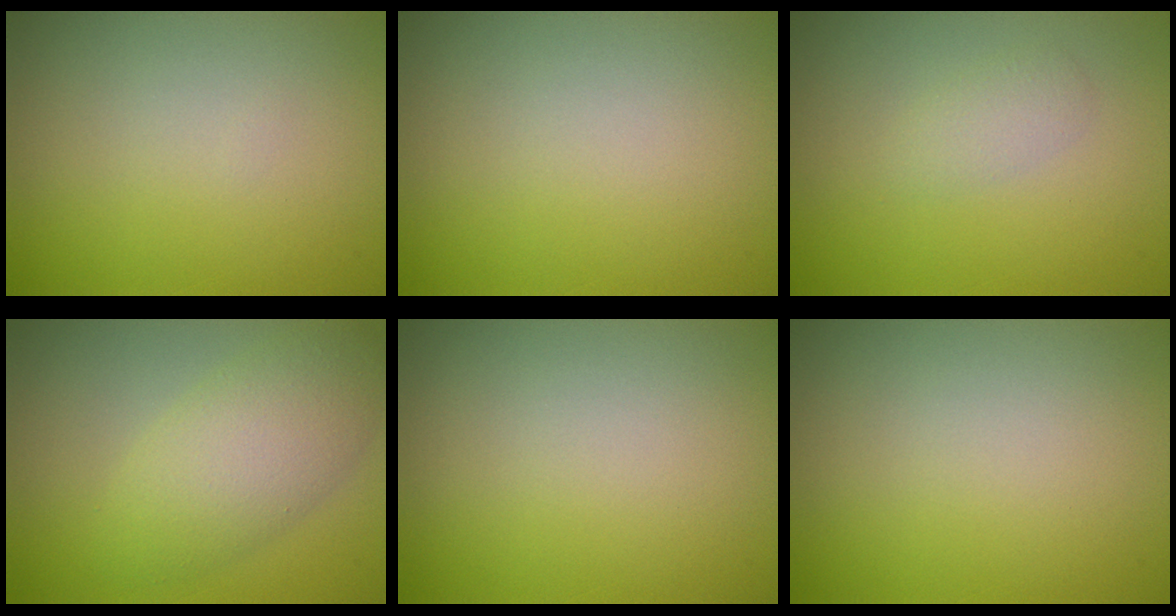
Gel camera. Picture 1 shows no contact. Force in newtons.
{"total": 0.0}
{"total": 1.2, "press": 1.2, "slide": 0.0}
{"total": 4.5, "press": 4.5, "slide": 0.0}
{"total": 0.0}
{"total": 0.0}